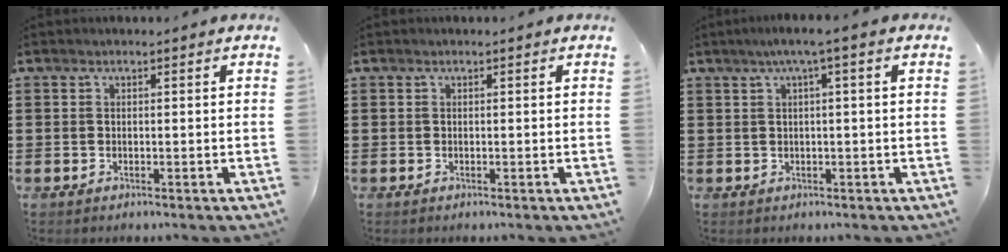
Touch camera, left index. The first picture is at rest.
{"total": 0.0}
{"total": 2.4, "force": [0.3, -0.2, 2.4], "torque": [-0.043, -0.001, 0.004]}